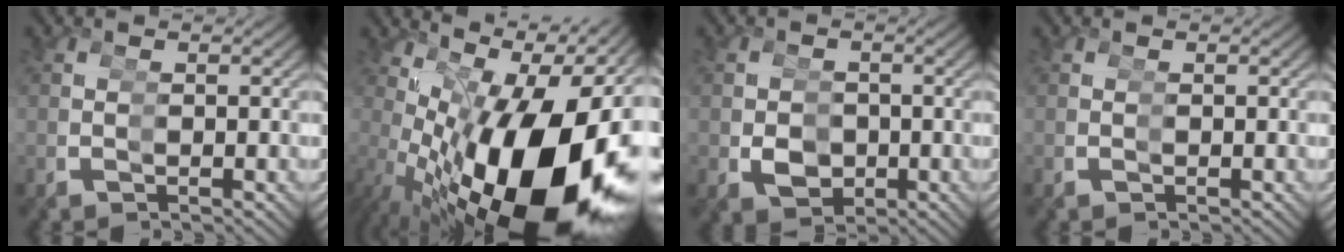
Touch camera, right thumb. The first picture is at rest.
{"total": 14.5, "force": [-2.0, 7.2, 12.4], "torque": [-0.239, -0.020, -0.006]}
{"total": 3.3, "force": [-0.1, 2.9, 1.5], "torque": [-0.042, -0.010, 0.013]}
{"total": 0.0}